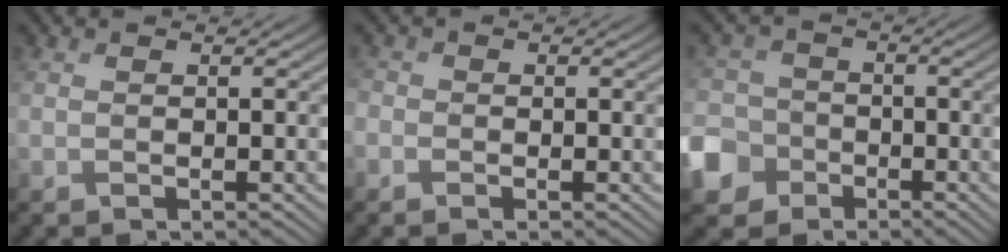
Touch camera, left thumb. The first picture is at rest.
{"total": 1.5, "force": [-0.8, 1.2, 0.3], "torque": [-0.007, -0.003, -0.024]}
{"total": 8.8, "force": [-4.2, 7.0, 3.3], "torque": [-0.100, -0.021, -0.104]}